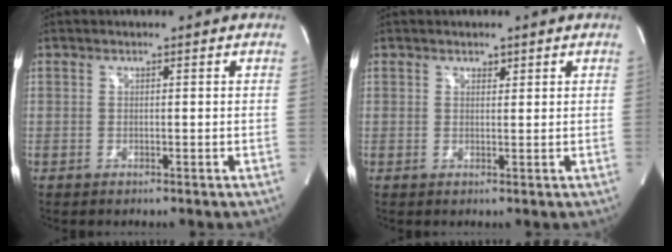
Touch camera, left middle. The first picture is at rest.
{"total": 1.0, "force": [0.8, 0.4, 0.5], "torque": [-0.012, -0.003, 0.013]}